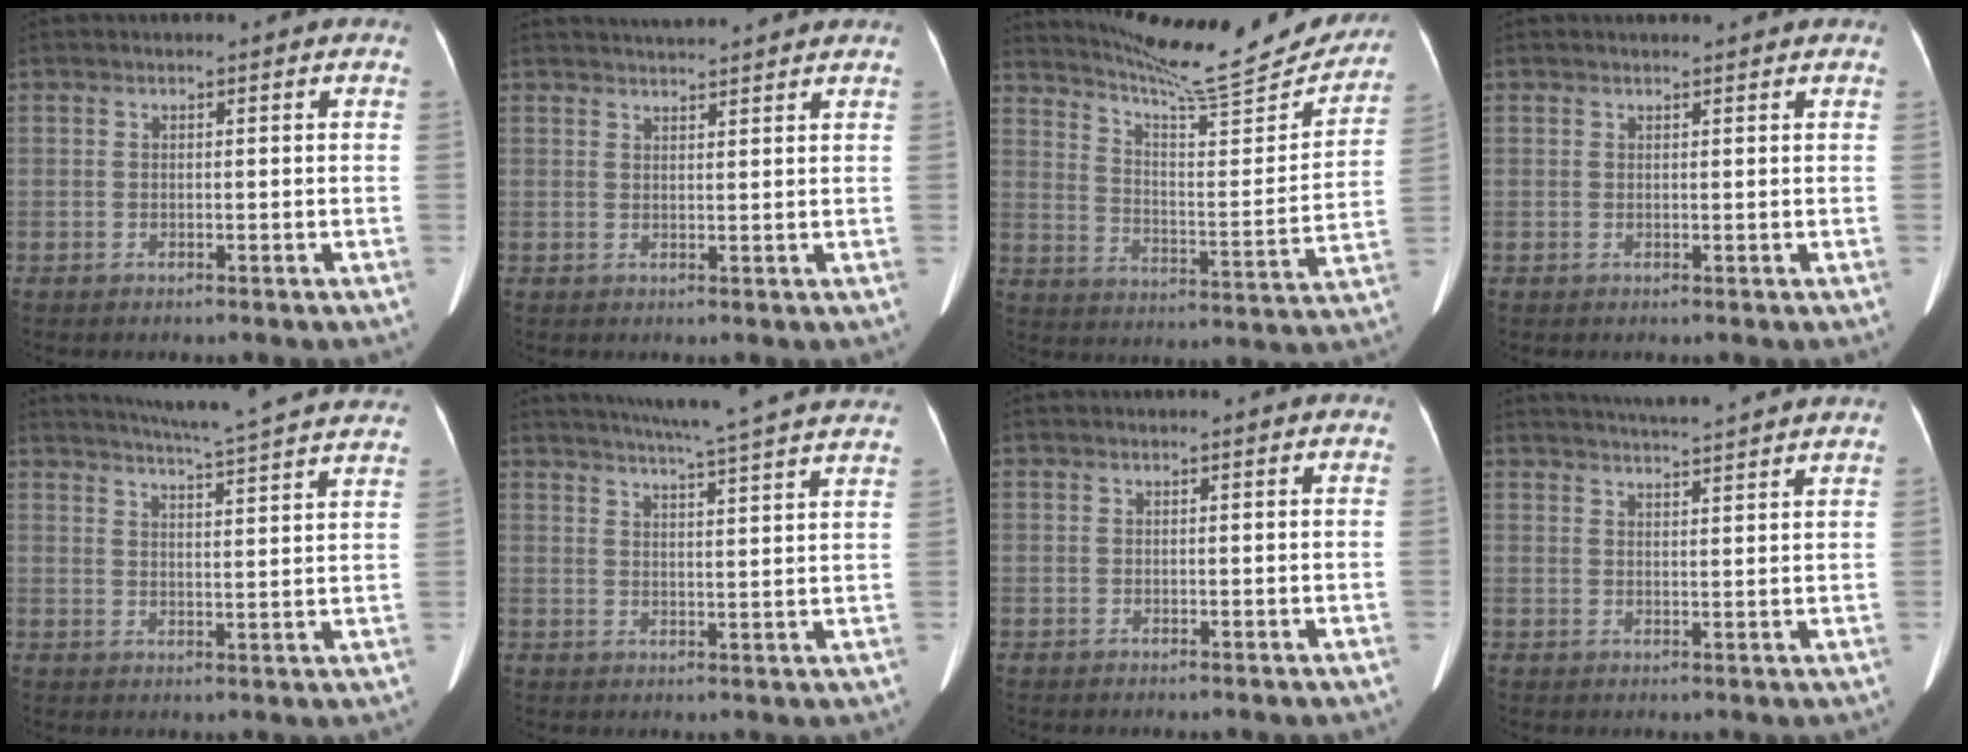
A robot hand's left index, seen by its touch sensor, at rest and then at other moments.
{"total": 6.2, "force": [5.9, -0.2, 1.9], "torque": [-0.032, 0.027, 0.079]}
{"total": 22.0, "force": [20.5, 1.8, 7.9], "torque": [-0.125, -0.053, 0.283]}
{"total": 2.0, "force": [2.0, 0.1, 0.6], "torque": [-0.011, 0.011, 0.027]}
{"total": 21.7, "force": [20.2, 0.0, 8.1], "torque": [-0.128, -0.033, 0.245]}
{"total": 22.0, "force": [20.0, -0.4, 9.2], "torque": [-0.146, -0.018, 0.246]}
{"total": 0.0}
{"total": 10.2, "force": [9.5, -0.4, 3.7], "torque": [-0.064, 0.020, 0.123]}